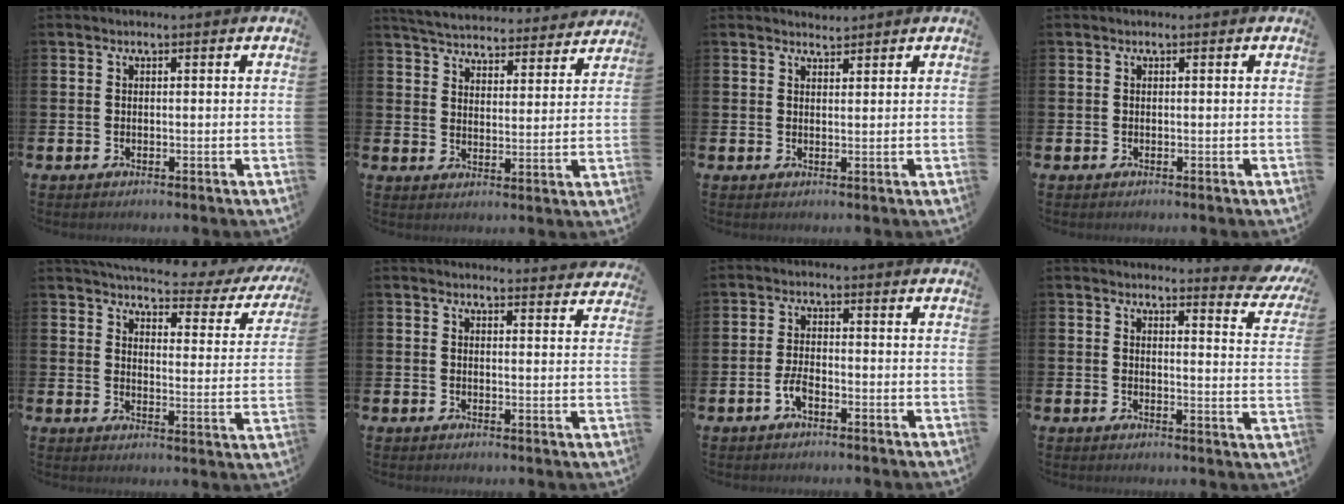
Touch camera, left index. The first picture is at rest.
{"total": 5.4, "force": [5.3, 0.9, 0.5], "torque": [-0.030, -0.039, 0.092]}
{"total": 2.0, "force": [1.9, 0.4, 0.0], "torque": [0.005, -0.010, 0.034]}
{"total": 0.0}
{"total": 4.6, "force": [4.3, 1.0, 1.5], "torque": [-0.042, -0.034, 0.066]}
{"total": 2.8, "force": [2.8, 0.0, -0.3], "torque": [0.008, -0.019, 0.049]}
{"total": 2.7, "force": [-1.4, 1.2, 2.0], "torque": [-0.052, 0.004, -0.027]}
{"total": 3.1, "force": [3.0, 0.0, 0.5], "torque": [0.006, -0.033, 0.046]}